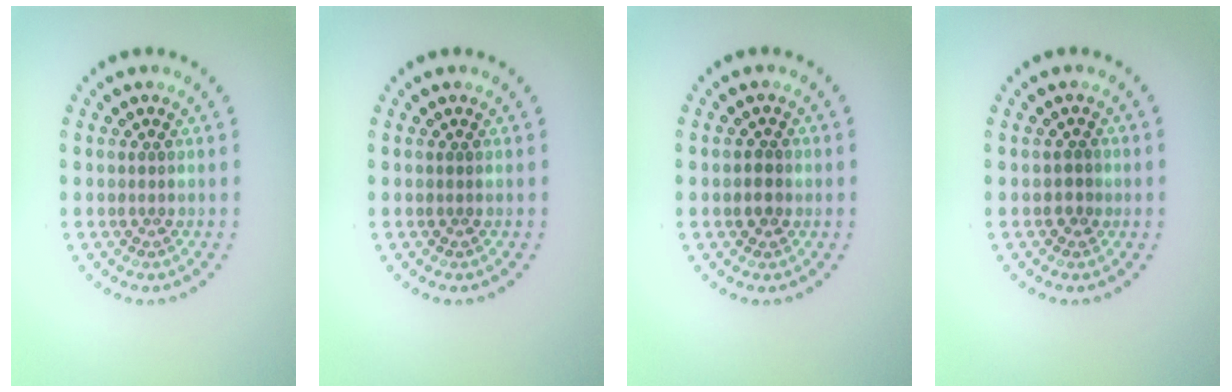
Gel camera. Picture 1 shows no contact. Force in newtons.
{"total": 0.0}
{"total": 1.6, "press": 1.5, "slide": 0.3}
{"total": 1.1, "press": 1.0, "slide": 0.3}